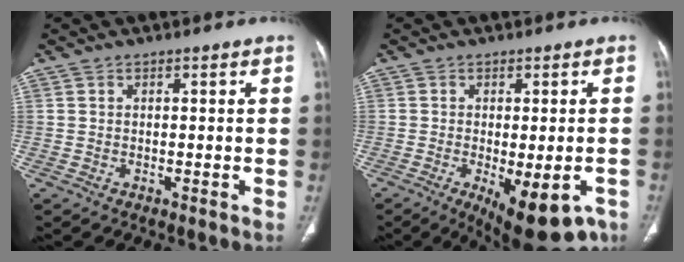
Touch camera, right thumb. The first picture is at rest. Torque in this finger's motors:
{"motor_torque": [-0.14, 0.25, -0.19, -0.16, 0.05]}